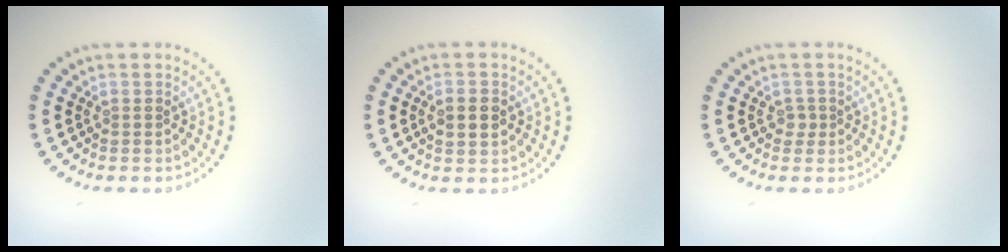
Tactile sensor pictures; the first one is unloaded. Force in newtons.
{"total": 2.3, "press": 2.3, "slide": 0.2}
{"total": 0.9, "press": 0.7, "slide": 0.6}